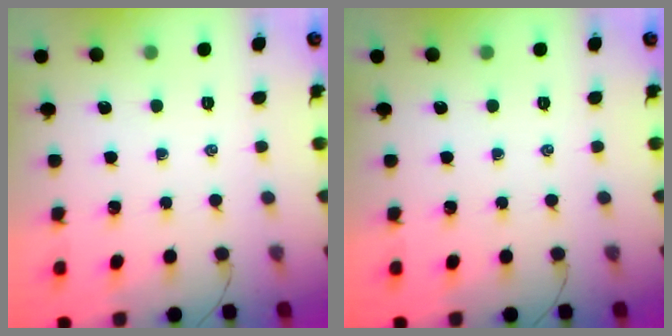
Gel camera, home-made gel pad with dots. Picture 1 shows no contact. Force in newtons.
{"total": 0.0}